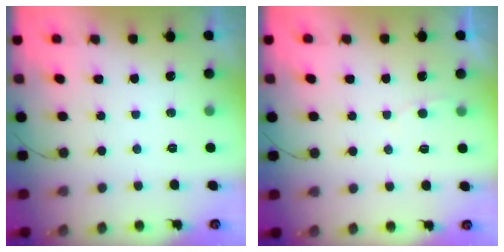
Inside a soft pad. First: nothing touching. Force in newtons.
{"total": 2.0, "press": 2.0, "slide": 0.2}